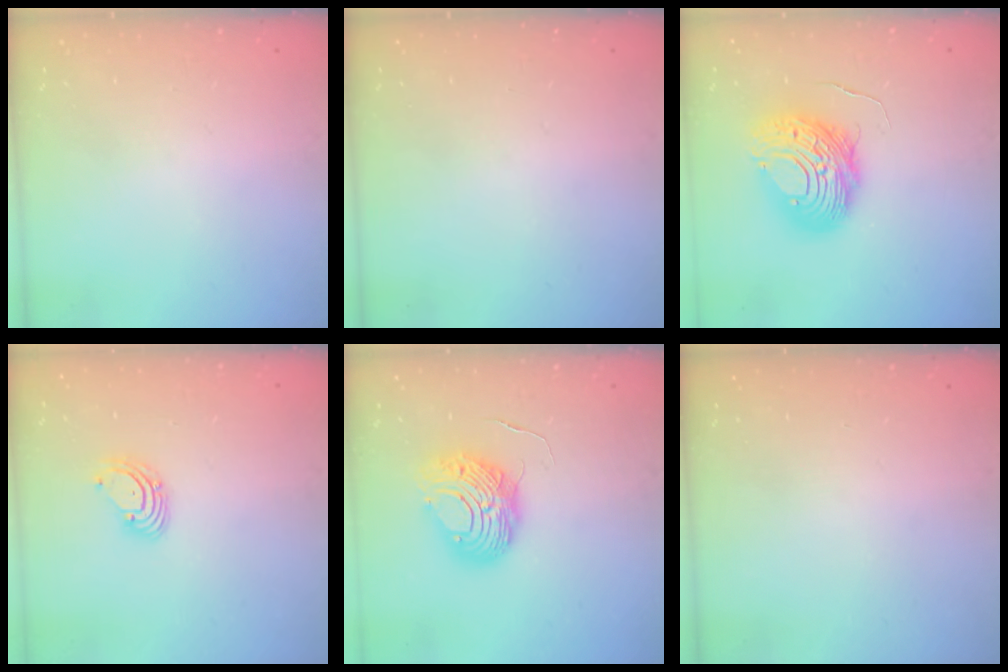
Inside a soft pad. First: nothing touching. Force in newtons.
{"total": 0.0}
{"total": 12.2, "press": 12.1, "slide": 1.3}
{"total": 2.7, "press": 2.7, "slide": 0.3}
{"total": 9.7, "press": 9.6, "slide": 1.1}
{"total": 0.0}